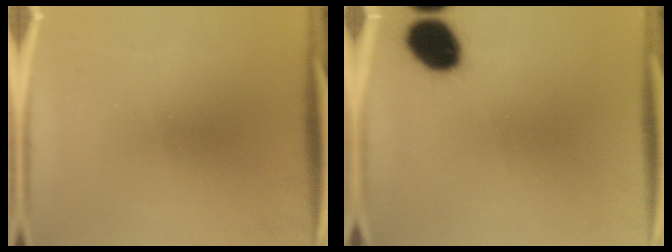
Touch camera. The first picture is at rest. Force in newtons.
{"total": 9.8}